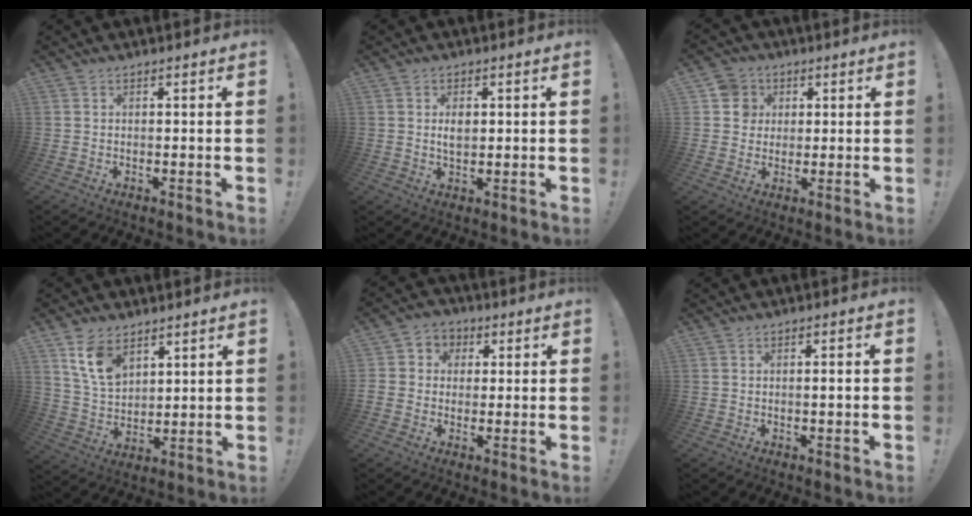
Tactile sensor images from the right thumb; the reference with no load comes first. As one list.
[{"total": 3.6, "force": [0.6, 2.2, 2.7], "torque": [-0.037, -0.003, 0.007]}, {"total": 6.8, "force": [1.8, 6.4, 1.4], "torque": [-0.024, 0.001, 0.038]}, {"total": 11.4, "force": [6.6, 7.2, 5.9], "torque": [-0.106, -0.024, 0.130]}, {"total": 5.4, "force": [-0.7, 5.1, 1.6], "torque": [-0.026, 0.016, -0.008]}, {"total": 1.3, "force": [-0.5, -0.1, 1.2], "torque": [-0.025, 0.003, -0.010]}]